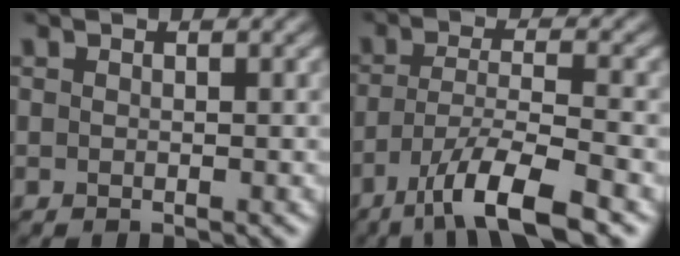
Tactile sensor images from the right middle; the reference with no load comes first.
{"total": 7.4, "force": [-4.6, 1.6, 5.6], "torque": [-0.095, 0.000, -0.085]}